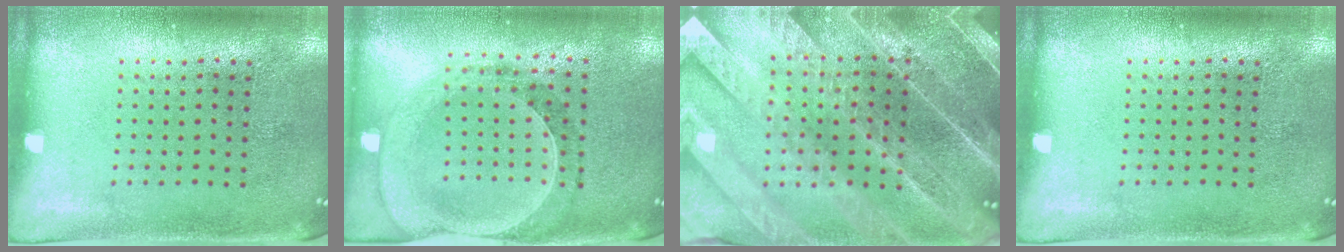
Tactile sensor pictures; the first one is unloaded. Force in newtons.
{"total": 0.8, "press": 0.7, "slide": 0.3}
{"total": 5.4, "press": 4.6, "slide": 2.8}
{"total": 0.0}